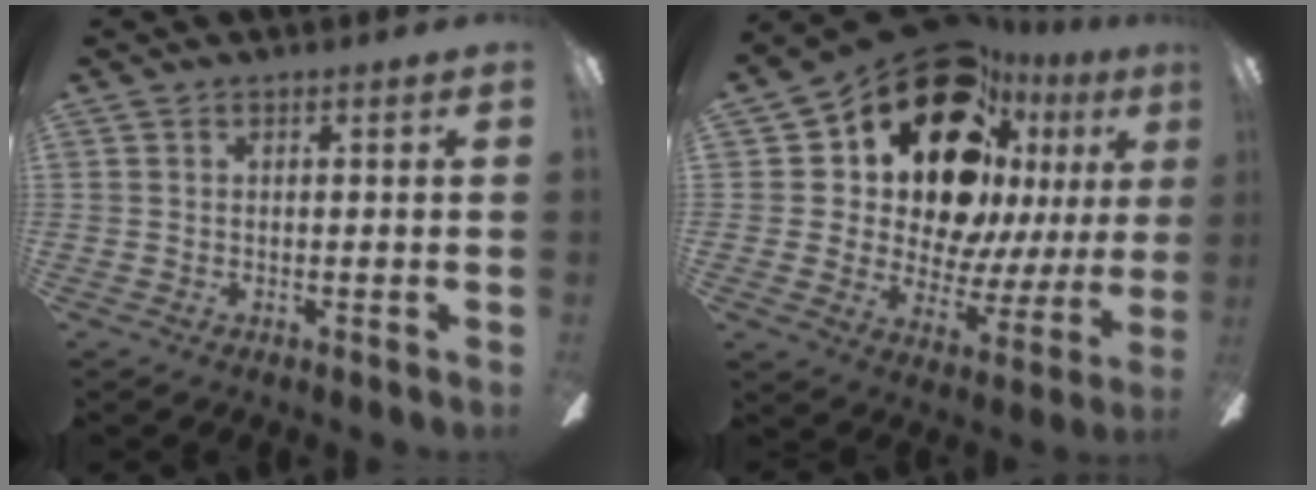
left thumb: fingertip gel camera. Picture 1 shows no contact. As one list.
[{"total": 24.0, "force": [13.5, 13.8, 14.3], "torque": [-0.249, -0.100, 0.248]}]